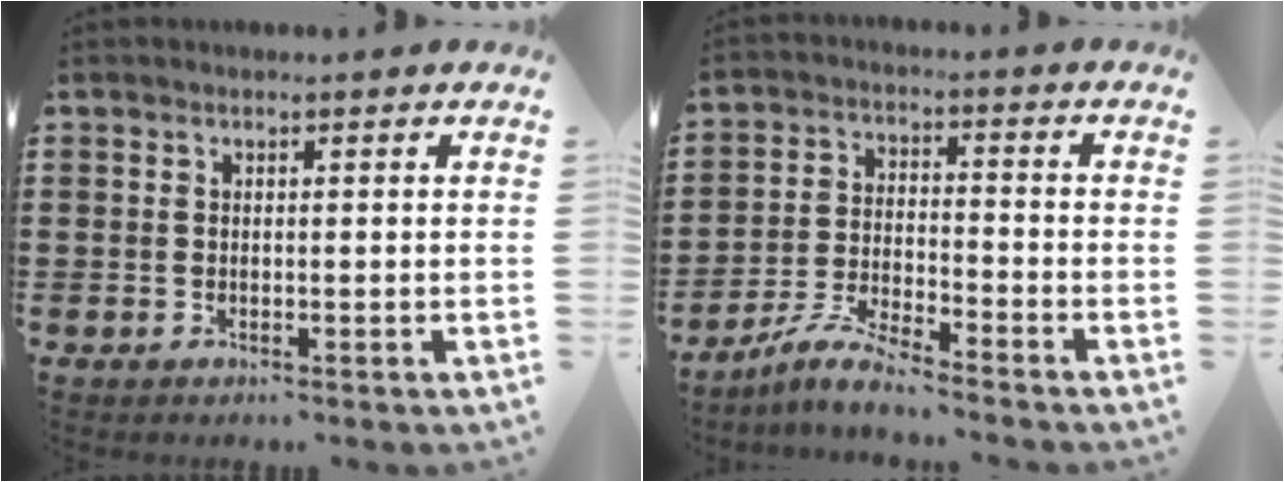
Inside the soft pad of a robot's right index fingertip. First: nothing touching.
{"total": 5.9, "force": [-5.5, 0.3, 2.1], "torque": [-0.055, -0.006, -0.109]}